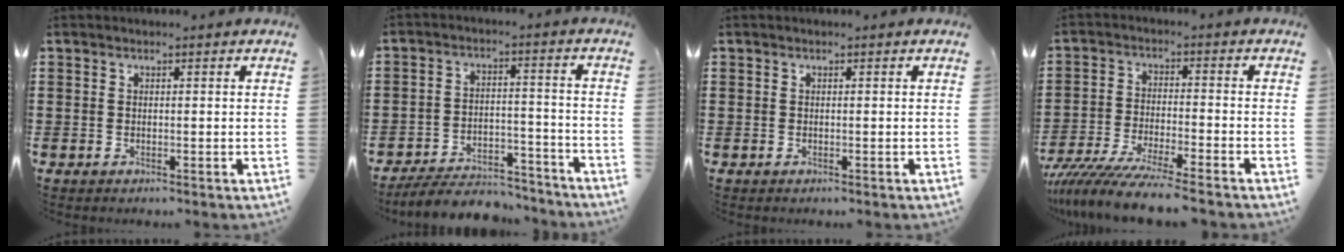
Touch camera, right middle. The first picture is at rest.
{"total": 6.0, "force": [-5.8, 1.1, 1.0], "torque": [-0.018, 0.013, -0.115]}
{"total": 0.0}
{"total": 7.9, "force": [-7.3, -0.3, 3.0], "torque": [-0.064, -0.011, -0.142]}